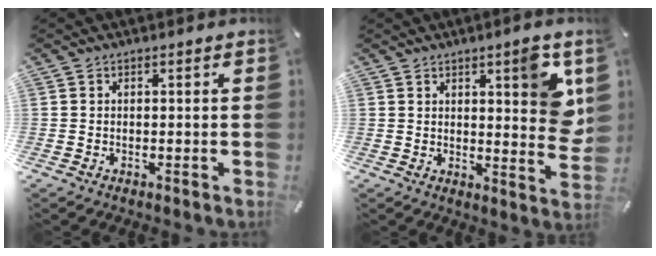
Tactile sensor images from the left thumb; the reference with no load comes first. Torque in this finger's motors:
{"motor_torque": [1.65, 1.82, 0.89, -0.96, 0.20]}